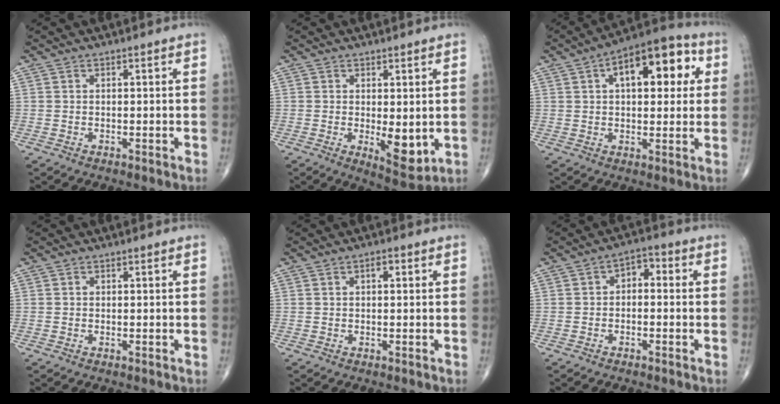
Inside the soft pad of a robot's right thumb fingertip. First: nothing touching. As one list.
[{"total": 6.6, "force": [-0.6, 2.7, 6.0], "torque": [-0.076, -0.019, 0.001]}, {"total": 15.9, "force": [4.7, 7.8, 13.0], "torque": [-0.146, 0.022, 0.061]}, {"total": 0.0}, {"total": 1.6, "force": [0.5, 0.7, 1.3], "torque": [-0.019, 0.004, 0.006]}, {"total": 3.9, "force": [-0.1, 2.5, 3.0], "torque": [-0.030, 0.022, -0.015]}]